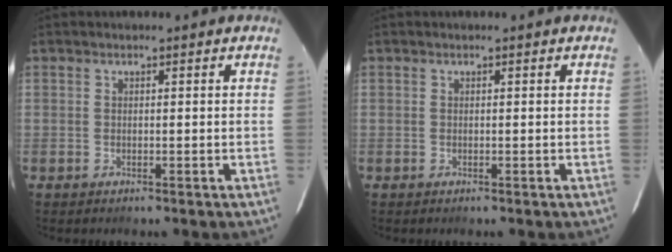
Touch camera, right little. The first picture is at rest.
{"total": 0.0}